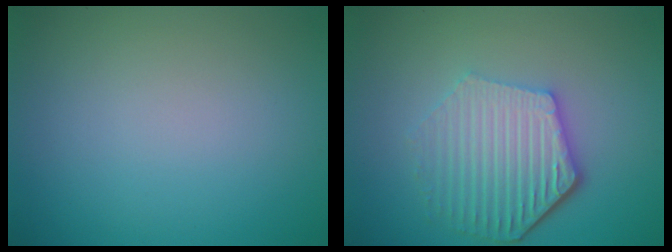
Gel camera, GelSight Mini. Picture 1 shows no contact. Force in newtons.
{"total": 5.9, "press": 4.4, "slide": 3.9}